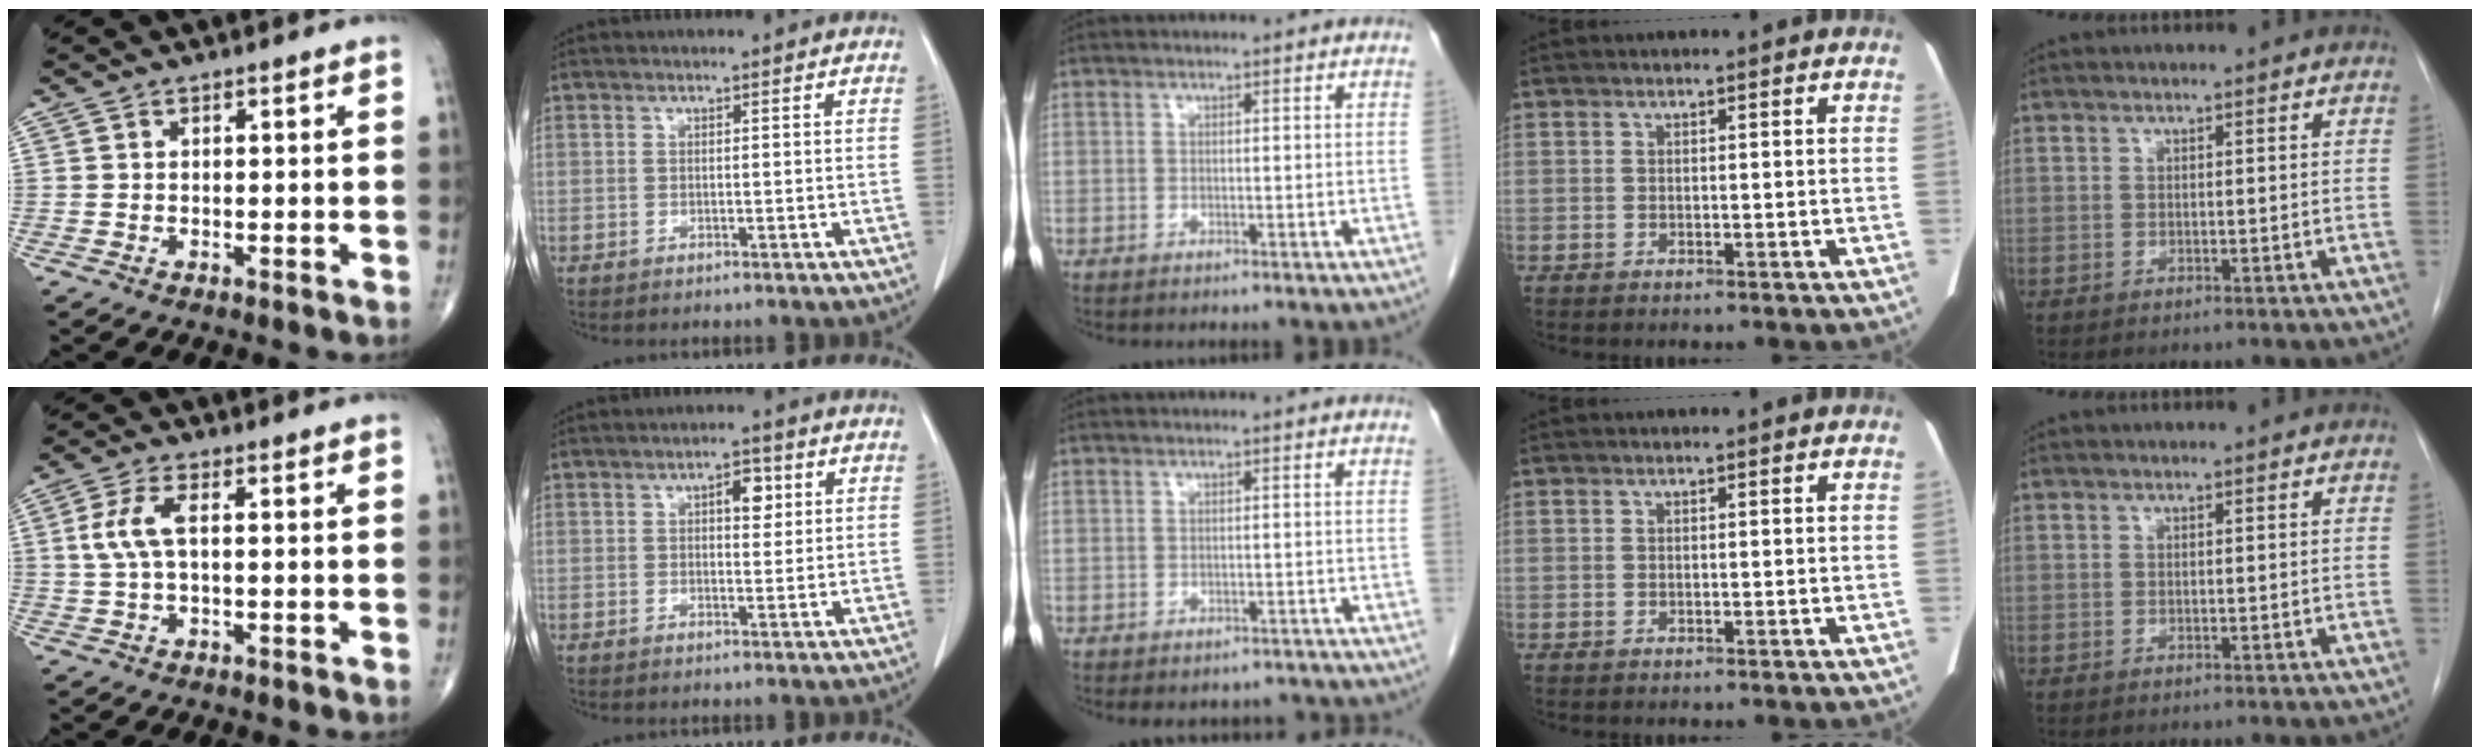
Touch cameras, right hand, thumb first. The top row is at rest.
{"thumb": {"total": 5.5, "force": [0.7, 2.2, 5.0], "torque": [-0.126, 0.012, 0.013]}, "index": {"total": 3.8, "force": [1.3, 1.7, 3.1], "torque": [-0.044, 0.006, 0.017]}, "middle": {"total": 3.7, "force": [-3.2, 1.7, 0.4], "torque": [0.003, 0.009, -0.039]}}